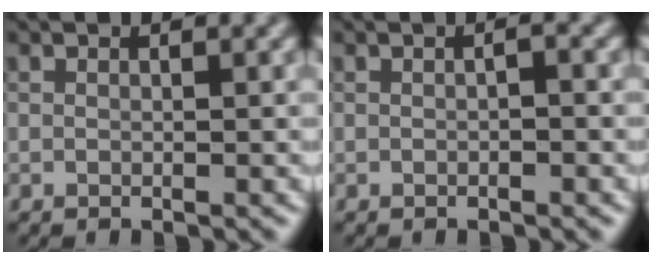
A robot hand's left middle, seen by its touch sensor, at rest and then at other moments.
{"total": 0.6, "force": [-0.2, 0.1, 0.6], "torque": [-0.010, 0.002, -0.002]}